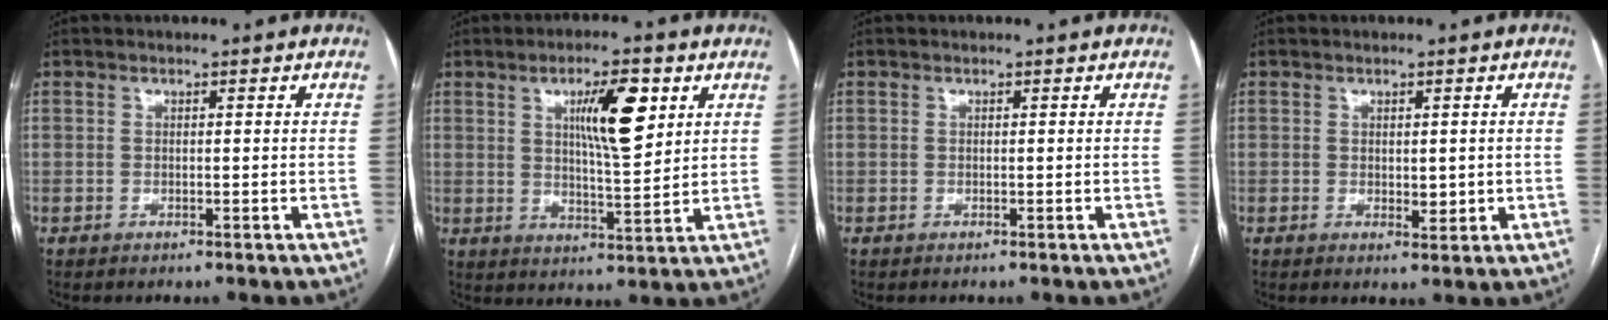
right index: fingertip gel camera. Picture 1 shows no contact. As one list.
[{"total": 9.5, "force": [3.7, 1.8, 8.6], "torque": [-0.143, 0.002, 0.062]}, {"total": 0.0}, {"total": 2.3, "force": [0.0, 1.3, 1.8], "torque": [-0.026, -0.003, 0.008]}]